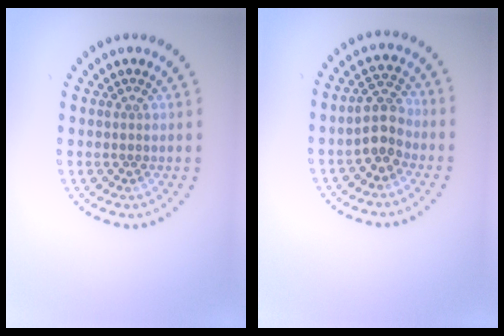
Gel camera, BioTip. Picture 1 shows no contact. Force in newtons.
{"total": 2.8, "press": 2.7, "slide": 1.0}